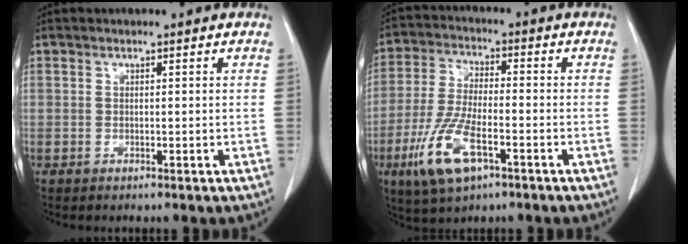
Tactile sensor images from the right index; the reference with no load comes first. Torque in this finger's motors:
{"motor_torque": [1.48, -0.65, 0.78, 0.20]}